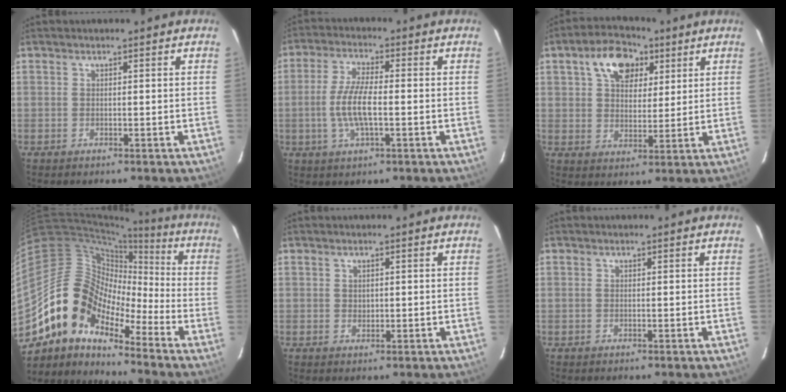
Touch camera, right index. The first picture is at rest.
{"total": 7.7, "force": [-1.3, 2.1, 7.3], "torque": [-0.149, -0.002, -0.027]}
{"total": 10.0, "force": [4.9, 6.3, 5.9], "torque": [-0.106, 0.024, 0.082]}
{"total": 13.0, "force": [-9.1, 7.3, 5.8], "torque": [-0.101, 0.025, -0.191]}
{"total": 0.9, "force": [0.3, 0.8, 0.1], "torque": [0.001, 0.001, 0.009]}
{"total": 0.0}